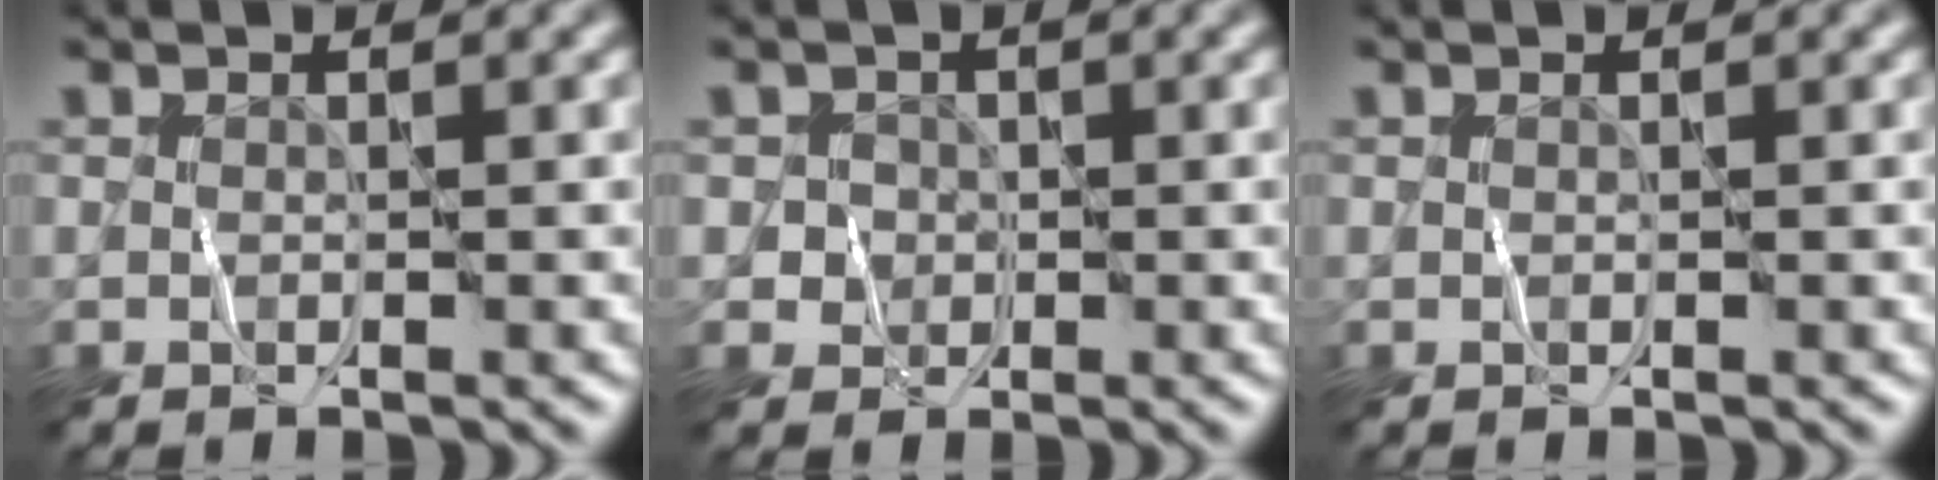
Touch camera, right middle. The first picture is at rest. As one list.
[{"total": 1.7, "force": [0.0, 1.7, -0.2], "torque": [0.027, 0.007, -0.006]}, {"total": 0.0}]